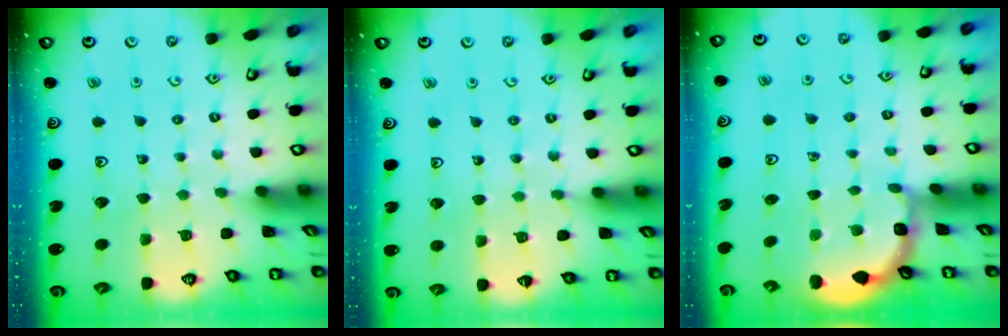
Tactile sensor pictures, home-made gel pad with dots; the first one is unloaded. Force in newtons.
{"total": 2.9, "press": 2.9, "slide": 0.5}
{"total": 1.9, "press": 1.9, "slide": 0.3}